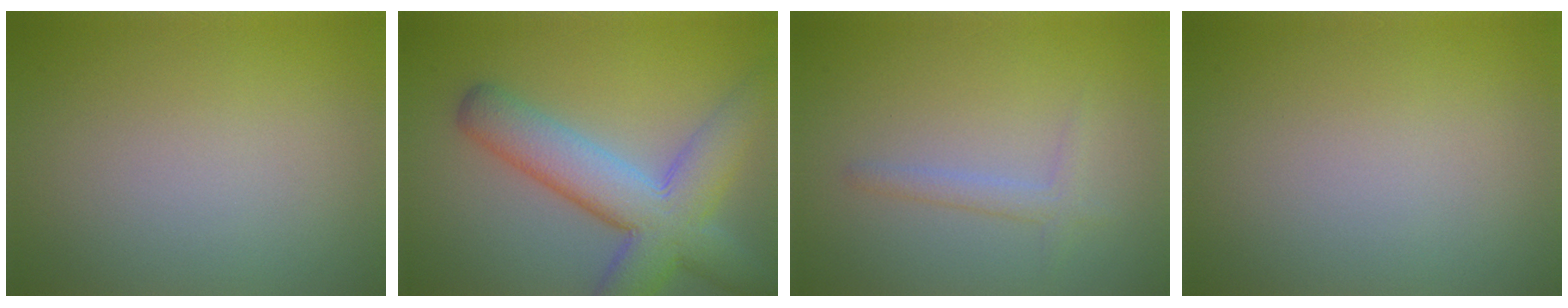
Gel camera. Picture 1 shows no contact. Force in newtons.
{"total": 8.3, "press": 8.3, "slide": 0.7}
{"total": 1.5, "press": 1.5, "slide": 0.1}
{"total": 0.0}